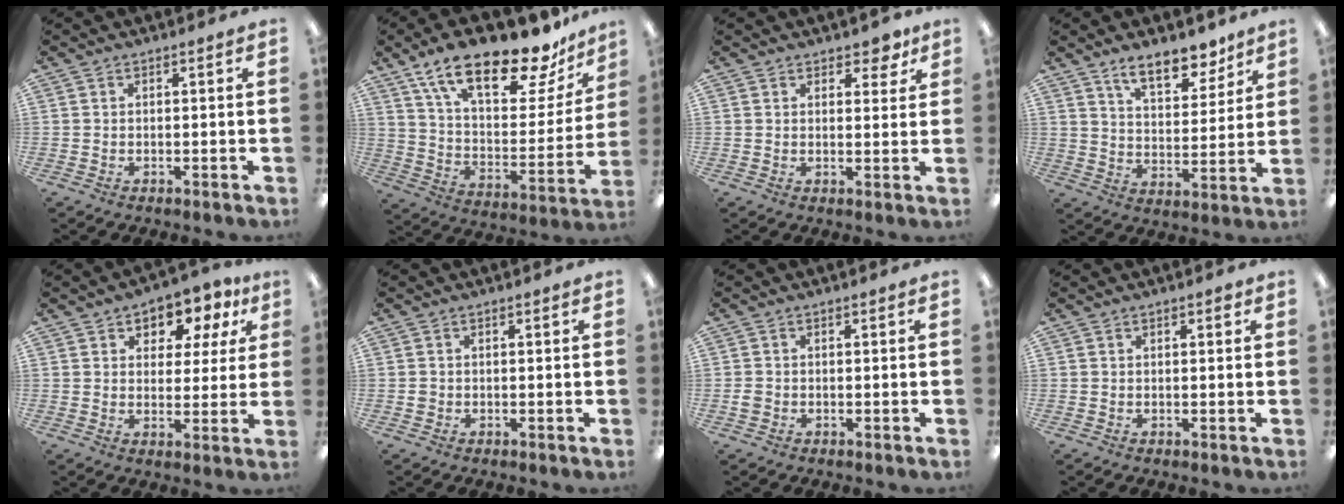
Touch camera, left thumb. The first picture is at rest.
{"total": 23.8, "force": [17.7, 7.8, 13.8], "torque": [-0.224, -0.110, 0.299]}
{"total": 4.5, "force": [3.3, 2.3, 1.9], "torque": [-0.012, -0.012, 0.055]}
{"total": 11.1, "force": [8.8, 4.3, 5.1], "torque": [-0.067, -0.052, 0.156]}
{"total": 7.1, "force": [4.5, 4.8, 2.6], "torque": [-0.041, -0.027, 0.077]}
{"total": 1.0, "force": [-0.1, 0.9, 0.1], "torque": [-0.002, 0.005, -0.004]}
{"total": 1.5, "force": [-0.3, 1.4, 0.6], "torque": [-0.010, 0.004, -0.006]}
{"total": 1.1, "force": [0.7, 0.5, 0.8], "torque": [-0.008, -0.001, 0.009]}